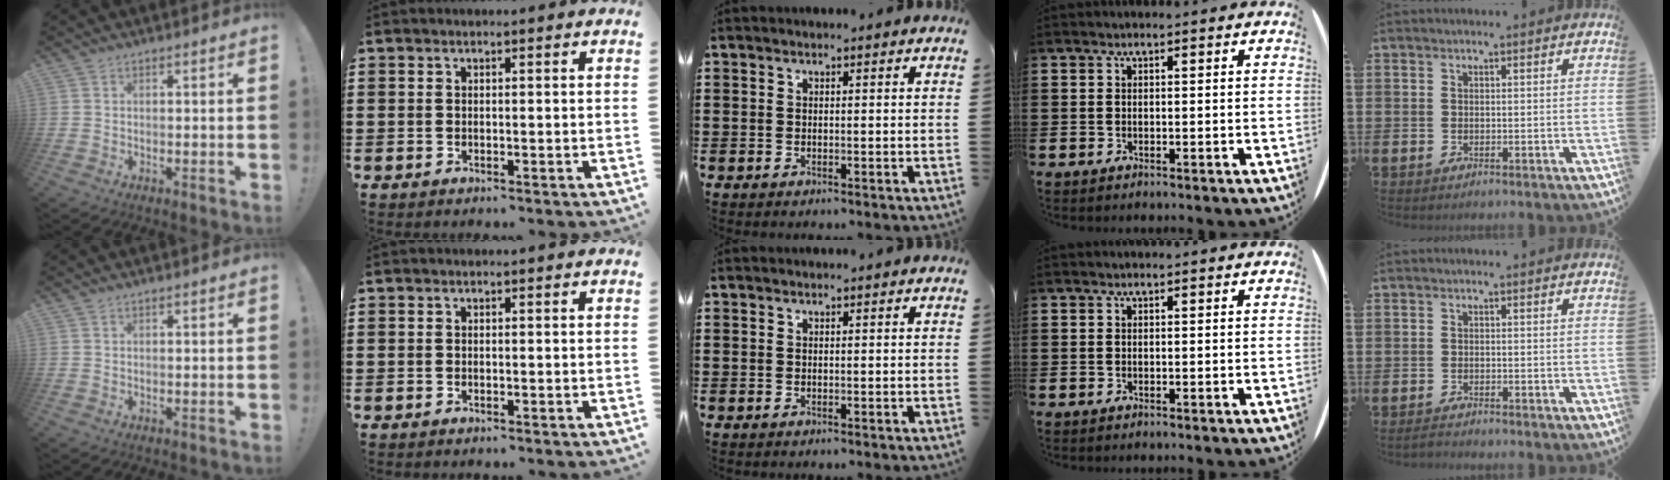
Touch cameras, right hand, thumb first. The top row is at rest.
{"little": {"total": 1.0, "force": [-0.9, 0.1, 0.4], "torque": [-0.009, 0.000, -0.018]}}